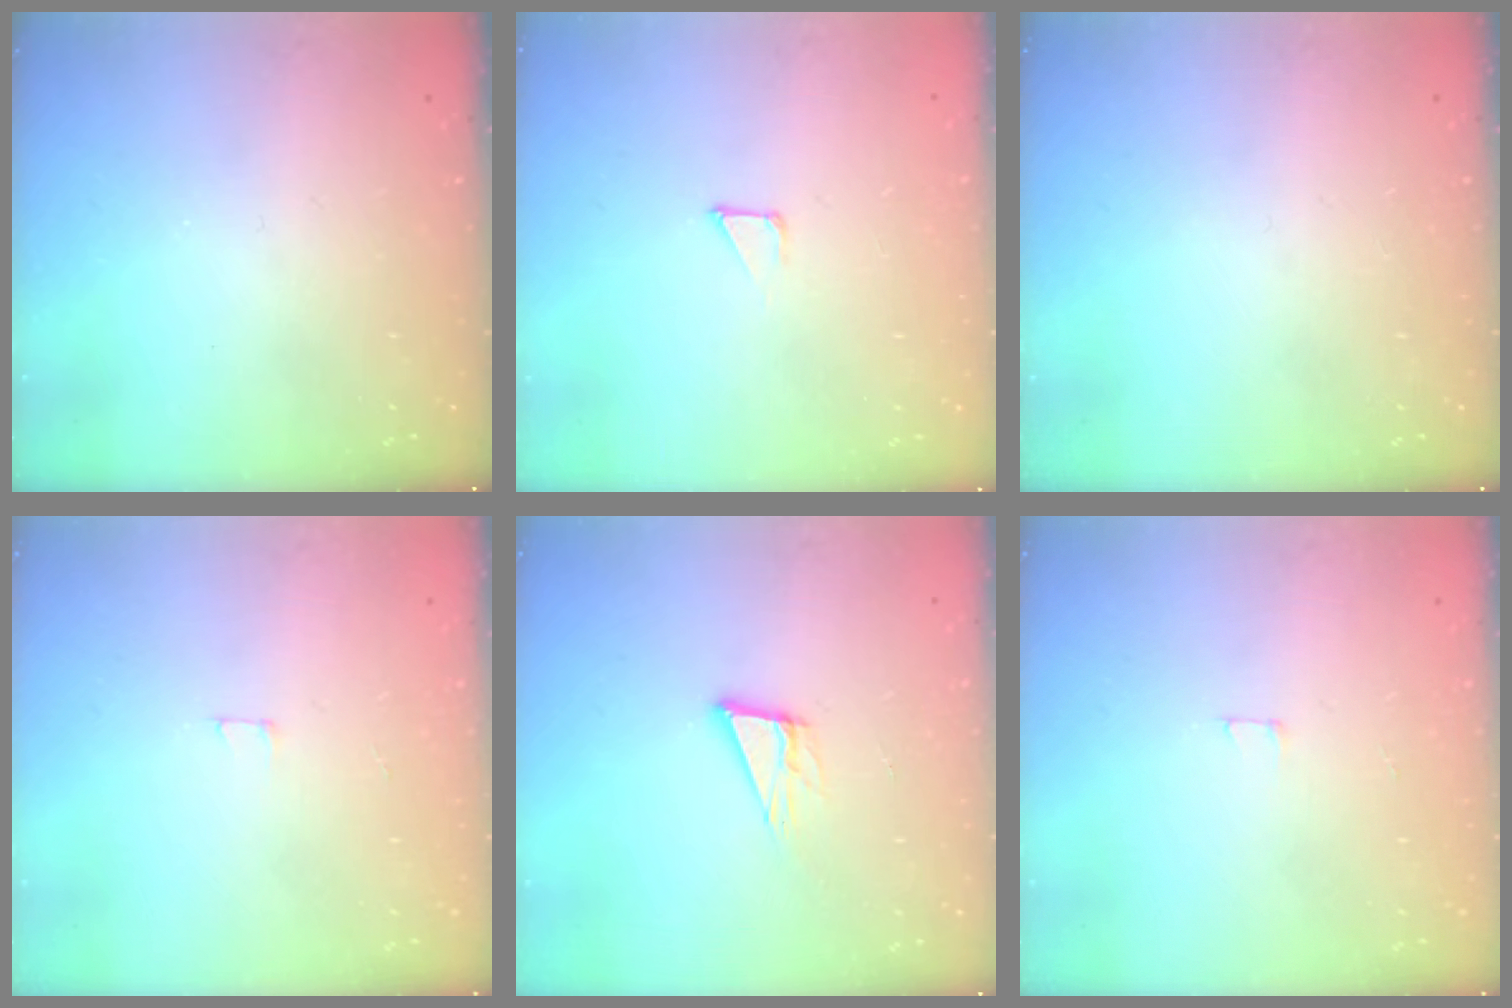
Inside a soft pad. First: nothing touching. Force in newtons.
{"total": 1.7, "press": 1.7, "slide": 0.0}
{"total": 0.0}
{"total": 1.8, "press": 1.8, "slide": 0.1}
{"total": 10.3, "press": 9.7, "slide": 3.3}
{"total": 1.8, "press": 1.8, "slide": 0.1}